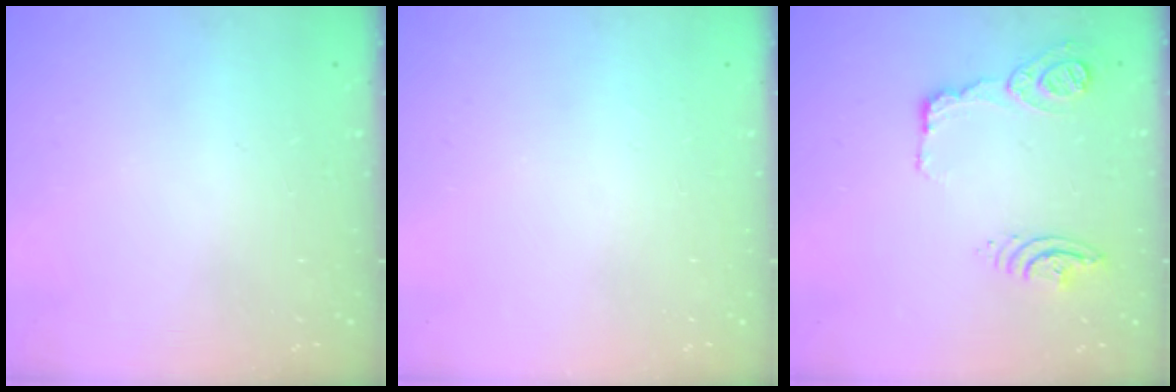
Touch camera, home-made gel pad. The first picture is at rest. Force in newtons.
{"total": 5.0, "press": 5.0, "slide": 0.5}
{"total": 21.3, "press": 16.2, "slide": 13.8}